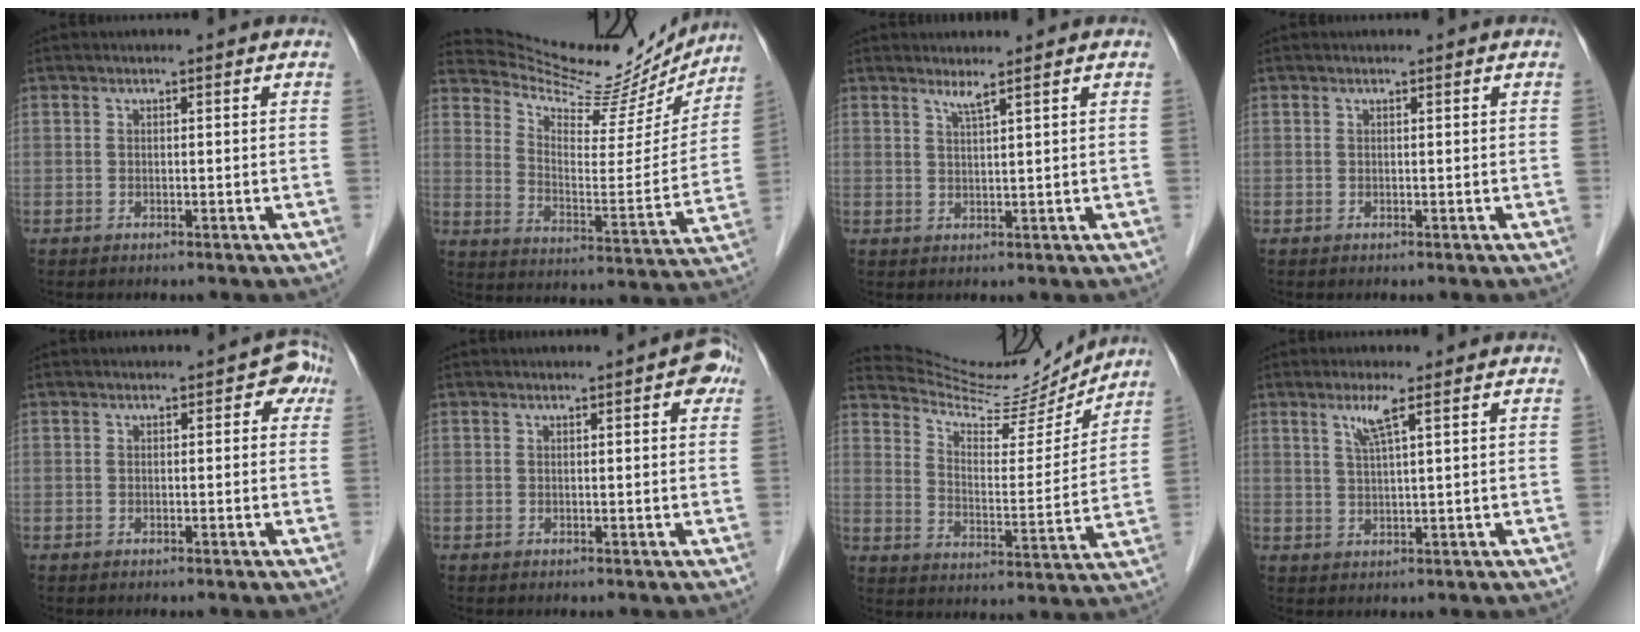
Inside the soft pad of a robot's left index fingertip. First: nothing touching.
{"total": 21.1, "force": [19.9, 4.3, 5.4], "torque": [-0.087, -0.045, 0.278]}
{"total": 1.6, "force": [1.2, -0.5, 0.8], "torque": [-0.023, -0.009, 0.027]}
{"total": 0.0}
{"total": 2.3, "force": [0.6, 1.7, 1.4], "torque": [0.004, 0.009, -0.004]}
{"total": 3.1, "force": [1.4, 1.0, 2.5], "torque": [-0.021, 0.006, 0.011]}
{"total": 16.3, "force": [15.7, 2.2, 3.6], "torque": [-0.064, -0.023, 0.233]}
{"total": 3.3, "force": [1.8, -0.3, 2.8], "torque": [-0.060, -0.002, 0.038]}